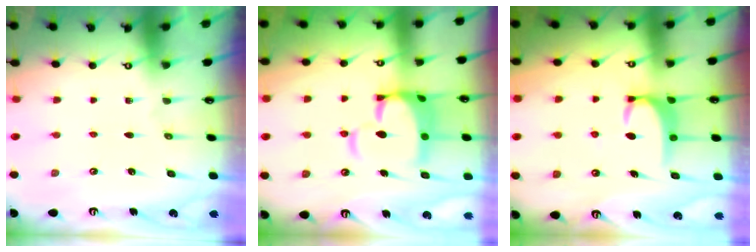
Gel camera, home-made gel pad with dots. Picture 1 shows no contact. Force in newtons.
{"total": 9.4, "press": 9.3, "slide": 1.3}
{"total": 3.9, "press": 3.8, "slide": 0.5}